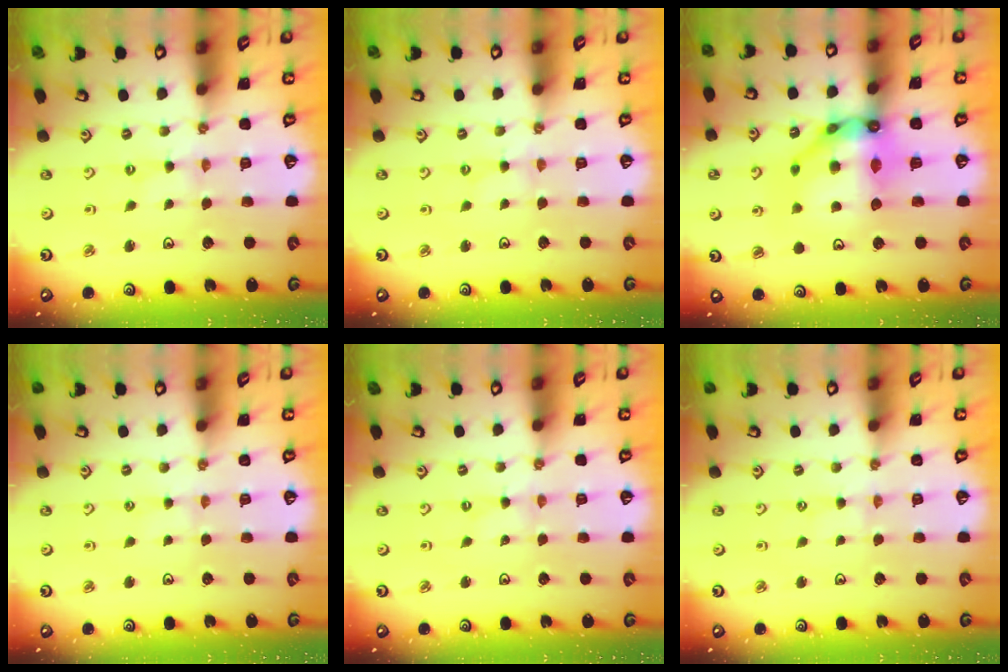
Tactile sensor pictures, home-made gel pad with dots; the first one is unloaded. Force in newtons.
{"total": 1.7, "press": 1.6, "slide": 0.3}
{"total": 14.7, "press": 14.6, "slide": 1.6}
{"total": 1.3, "press": 1.3, "slide": 0.4}
{"total": 0.0}
{"total": 1.2, "press": 1.2, "slide": 0.3}